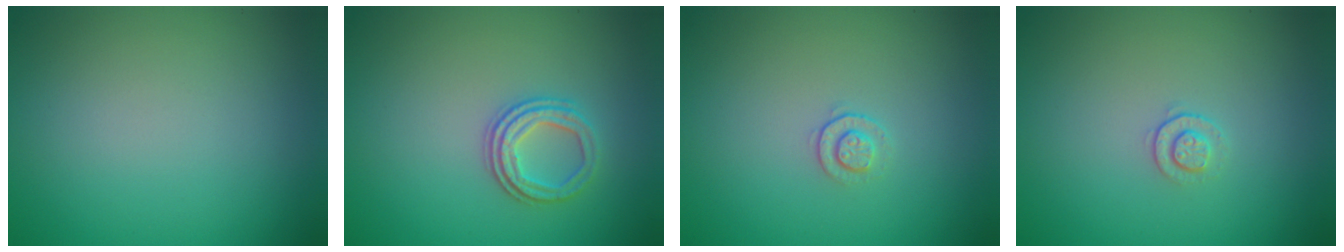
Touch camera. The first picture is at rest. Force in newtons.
{"total": 2.7, "press": 2.3, "slide": 1.4}
{"total": 1.1, "press": 0.7, "slide": 0.9}
{"total": 1.1, "press": 0.7, "slide": 0.9}